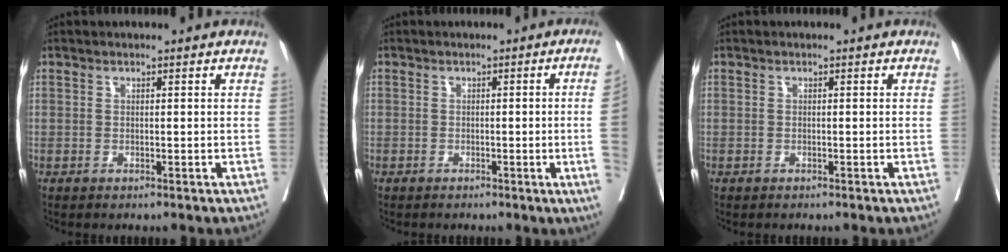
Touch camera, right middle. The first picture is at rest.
{"total": 5.3, "force": [-0.8, -1.9, 4.8], "torque": [-0.050, -0.011, -0.010]}
{"total": 0.0}